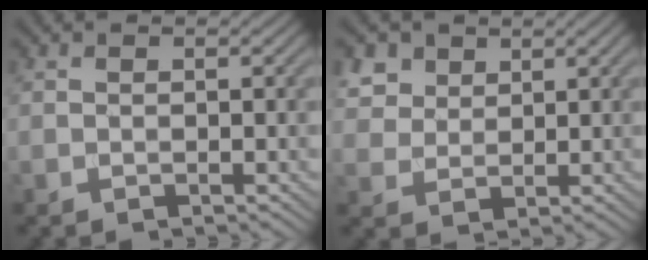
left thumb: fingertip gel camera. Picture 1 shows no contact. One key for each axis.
{"total": 4.3, "fx": 2.6, "fy": 3.0, "fz": 1.7, "tx": -0.052, "ty": -0.001, "tz": 0.059}